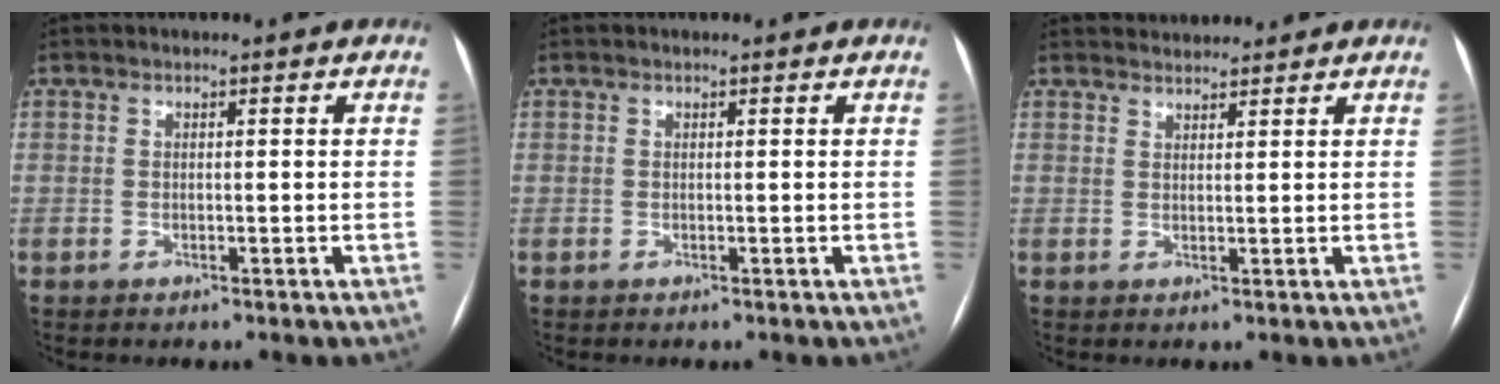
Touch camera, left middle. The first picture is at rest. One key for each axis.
{"total": 0.0}
{"total": 3.3, "fx": 3.3, "fy": 0.5, "fz": -0.1, "tx": -0.002, "ty": 0.023, "tz": 0.055}